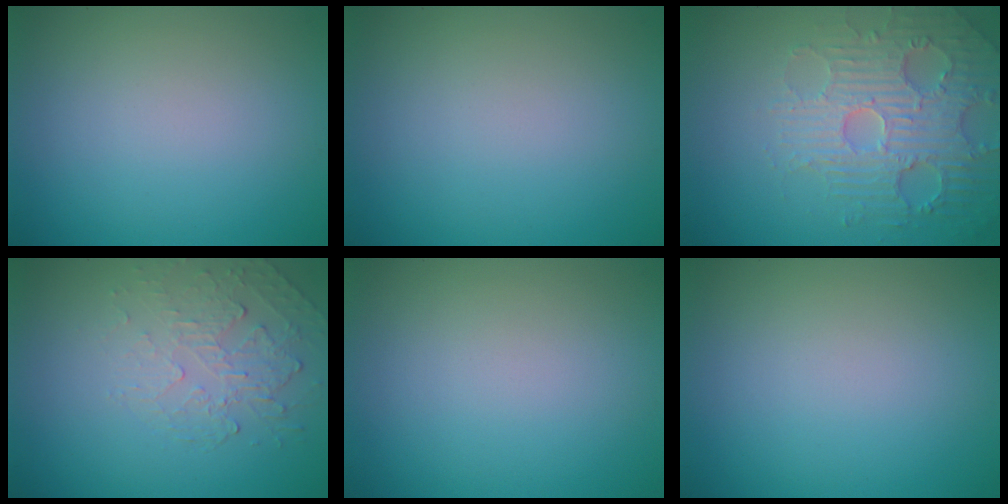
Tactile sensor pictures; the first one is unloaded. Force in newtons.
{"total": 0.0}
{"total": 4.5, "press": 4.5, "slide": 0.9}
{"total": 2.2, "press": 1.1, "slide": 1.9}
{"total": 0.0}
{"total": 0.0}